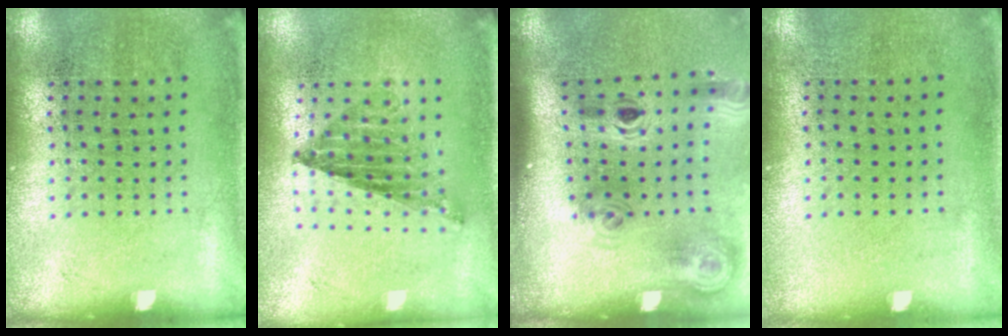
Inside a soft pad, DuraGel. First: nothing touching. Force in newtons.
{"total": 0.9, "press": 0.9, "slide": 0.1}
{"total": 2.0, "press": 1.4, "slide": 1.5}
{"total": 0.0}